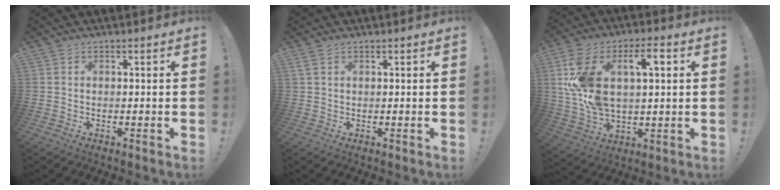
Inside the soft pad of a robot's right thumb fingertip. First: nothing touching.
{"total": 2.0, "force": [1.2, 1.0, 1.3], "torque": [-0.027, 0.003, 0.023]}
{"total": 16.9, "force": [5.3, 9.3, 13.1], "torque": [-0.252, -0.005, 0.088]}